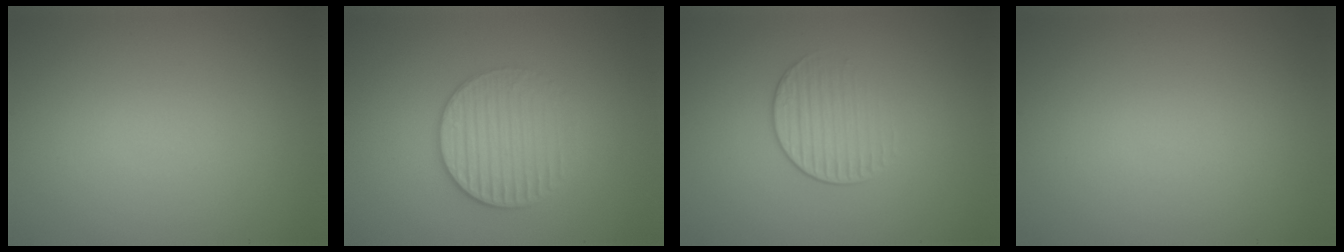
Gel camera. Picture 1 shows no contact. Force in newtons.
{"total": 3.1, "press": 2.8, "slide": 1.2}
{"total": 1.7, "press": 1.1, "slide": 1.3}
{"total": 0.0}